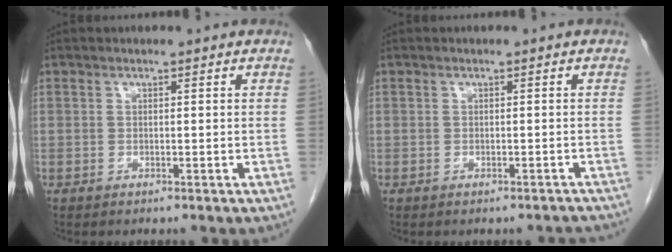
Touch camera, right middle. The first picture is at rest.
{"total": 2.9, "force": [-2.8, 0.9, 0.4], "torque": [-0.005, -0.005, -0.030]}